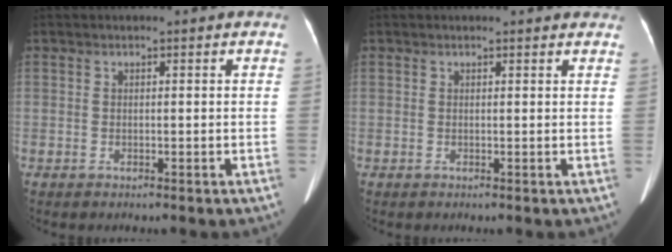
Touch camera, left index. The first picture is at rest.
{"total": 2.9, "force": [2.7, 0.7, 0.6], "torque": [-0.011, 0.002, 0.015]}